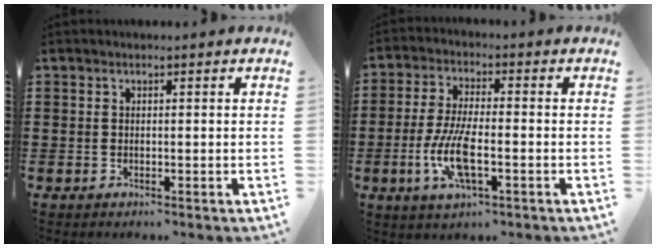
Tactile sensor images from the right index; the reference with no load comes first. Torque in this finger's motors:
{"motor_torque": [2.14, 0.00, 0.84, 0.21]}